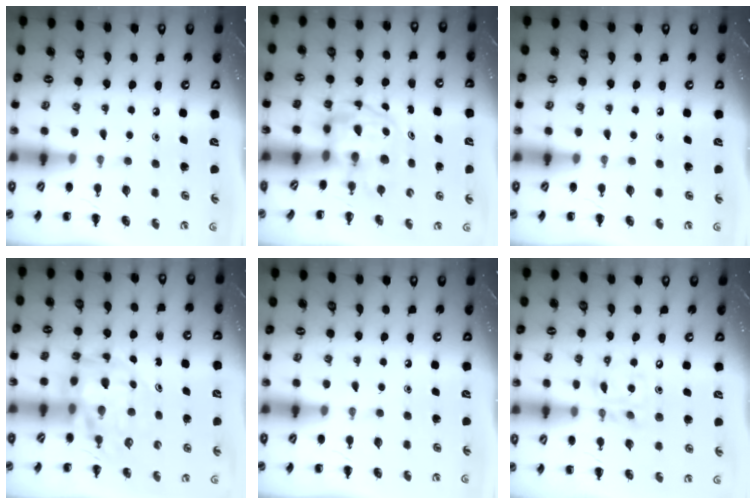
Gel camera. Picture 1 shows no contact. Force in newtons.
{"total": 3.3, "press": 3.3, "slide": 0.5}
{"total": 0.0}
{"total": 10.7, "press": 10.2, "slide": 3.2}
{"total": 0.0}
{"total": 12.1, "press": 11.8, "slide": 2.9}